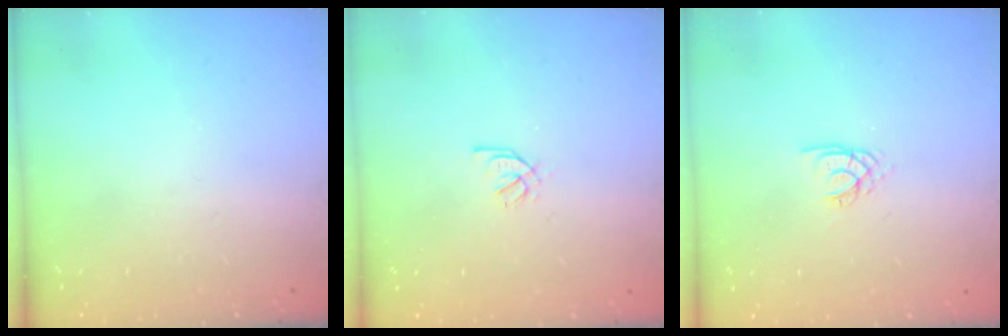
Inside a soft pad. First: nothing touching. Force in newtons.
{"total": 1.8, "press": 1.8, "slide": 0.4}
{"total": 2.0, "press": 1.9, "slide": 0.4}